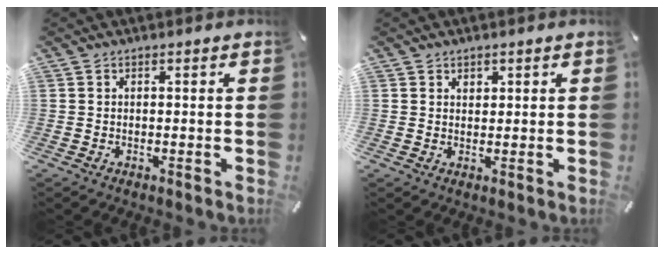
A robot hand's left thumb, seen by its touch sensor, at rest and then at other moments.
{"total": 1.6, "force": [1.1, 1.1, 0.1], "torque": [0.005, -0.002, 0.019]}